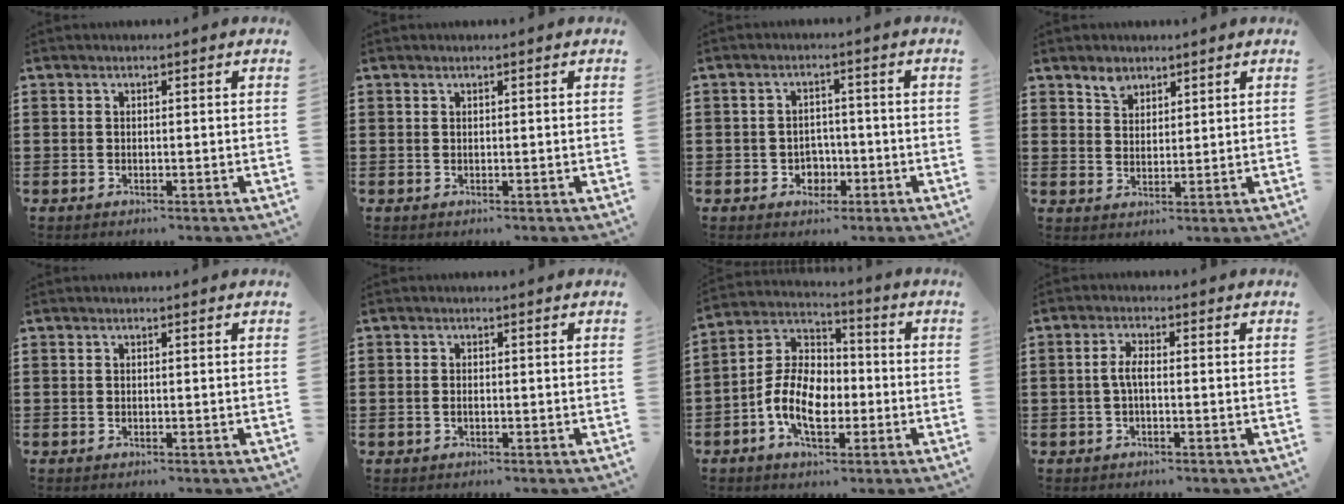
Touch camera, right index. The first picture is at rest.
{"total": 0.0}
{"total": 3.2, "force": [-1.3, 2.6, 1.3], "torque": [-0.030, 0.004, -0.028]}
{"total": 3.0, "force": [2.3, 1.8, 0.6], "torque": [-0.013, 0.002, 0.044]}
{"total": 0.0}
{"total": 0.7, "force": [-0.2, 0.4, 0.6], "torque": [-0.014, -0.002, -0.004]}
{"total": 10.1, "force": [-3.0, 6.2, 7.4], "torque": [-0.179, 0.005, -0.062]}
{"total": 2.8, "force": [-0.5, 0.9, 2.6], "torque": [-0.064, -0.002, -0.015]}